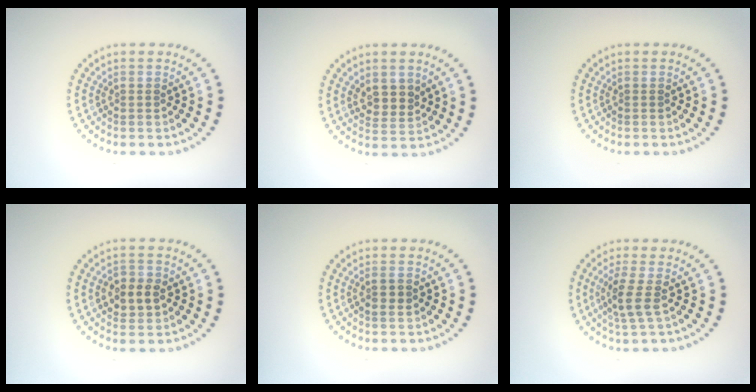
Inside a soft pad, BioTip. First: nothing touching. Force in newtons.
{"total": 2.3, "press": 2.1, "slide": 1.0}
{"total": 0.0}
{"total": 2.6, "press": 2.6, "slide": 0.2}
{"total": 1.3, "press": 1.3, "slide": 0.2}
{"total": 2.6, "press": 2.0, "slide": 1.6}